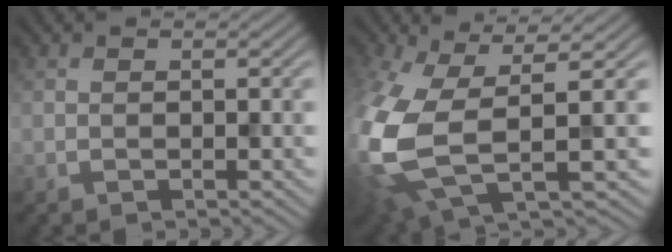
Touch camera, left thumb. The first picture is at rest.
{"total": 12.3, "force": [-1.0, 5.9, 10.8], "torque": [-0.286, -0.034, -0.006]}